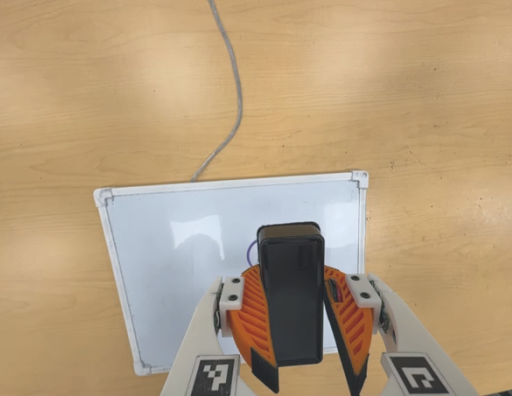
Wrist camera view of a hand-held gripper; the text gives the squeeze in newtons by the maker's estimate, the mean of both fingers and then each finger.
{"total": 11.8, "left": 12.0, "right": 11.6}